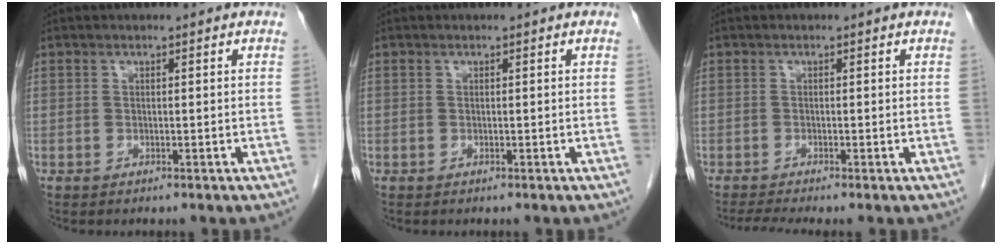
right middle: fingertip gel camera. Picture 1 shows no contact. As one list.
[{"total": 0.0}, {"total": 2.4, "force": [-2.0, -0.4, 1.3], "torque": [-0.028, -0.008, -0.040]}]